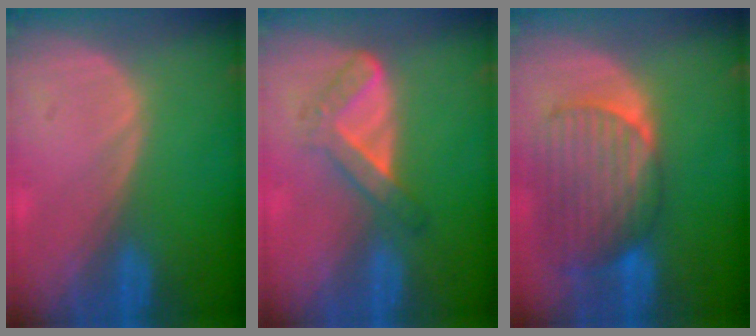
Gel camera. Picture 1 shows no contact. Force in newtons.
{"total": 5.5, "press": 4.7, "slide": 2.9}
{"total": 9.6, "press": 8.5, "slide": 4.5}